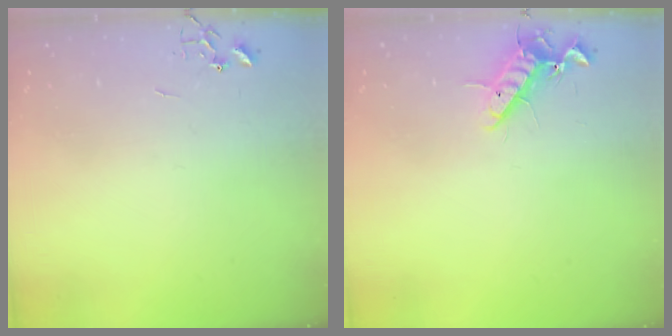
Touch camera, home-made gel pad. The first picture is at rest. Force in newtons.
{"total": 12.1, "press": 11.9, "slide": 2.0}